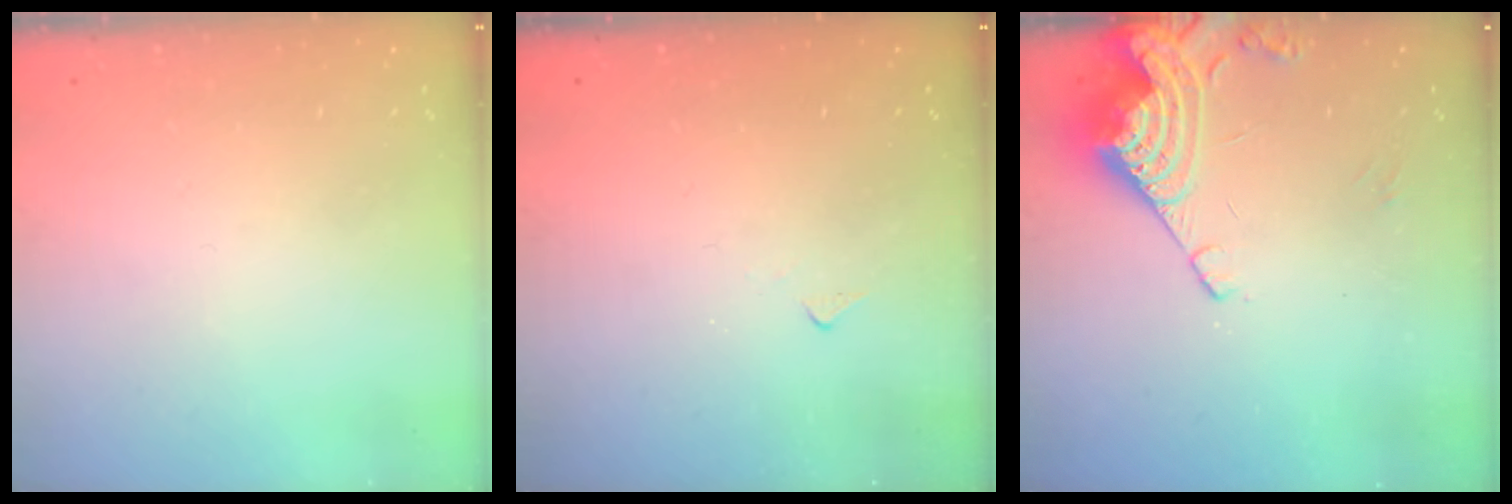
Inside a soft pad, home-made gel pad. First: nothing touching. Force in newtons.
{"total": 4.2, "press": 4.2, "slide": 0.5}
{"total": 13.5, "press": 13.5, "slide": 1.1}